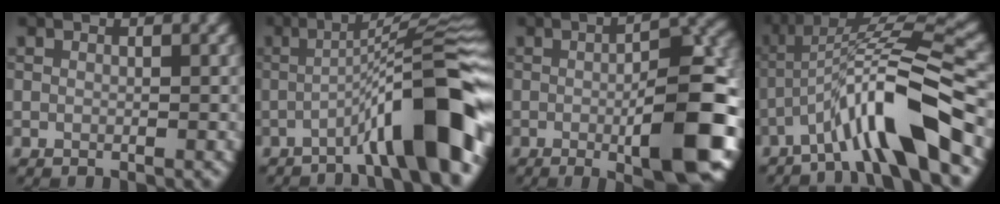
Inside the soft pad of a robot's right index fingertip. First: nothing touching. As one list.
[{"total": 10.2, "force": [-4.4, 1.2, 9.1], "torque": [-0.121, 0.029, -0.072]}, {"total": 11.2, "force": [-2.7, 2.8, 10.5], "torque": [-0.135, 0.002, -0.042]}, {"total": 9.5, "force": [-5.1, 1.3, 7.8], "torque": [-0.130, 0.020, -0.092]}]